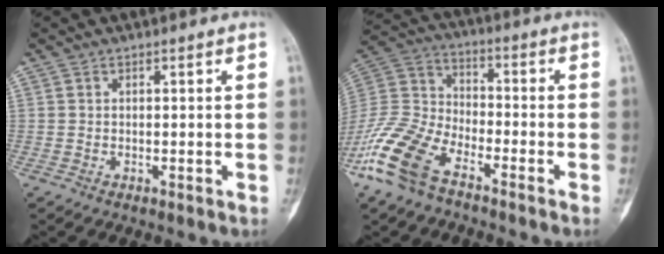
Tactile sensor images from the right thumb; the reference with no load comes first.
{"total": 14.8, "force": [-9.4, 7.1, 9.0], "torque": [-0.195, 0.041, -0.195]}